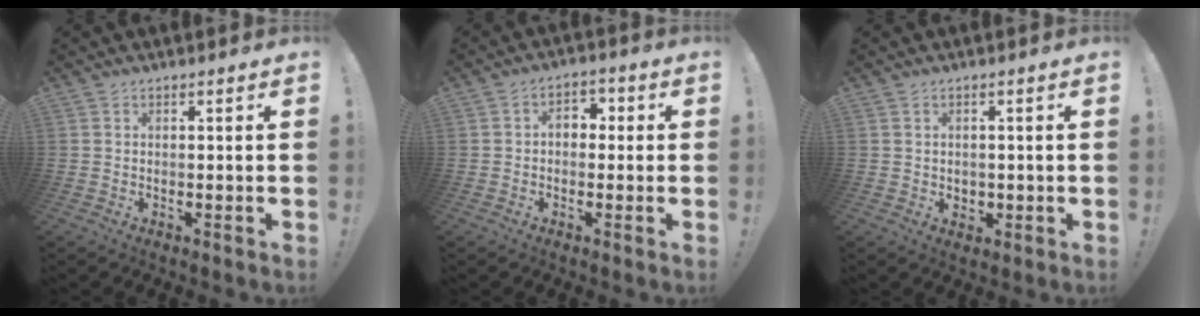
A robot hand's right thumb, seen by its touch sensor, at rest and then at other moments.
{"total": 4.9, "force": [0.3, 3.7, 3.2], "torque": [-0.049, 0.006, 0.004]}
{"total": 2.2, "force": [0.7, 2.0, 0.6], "torque": [-0.007, -0.004, 0.013]}